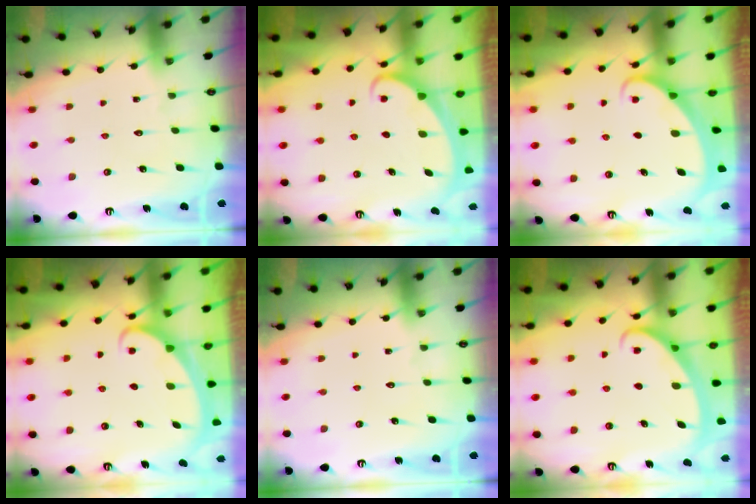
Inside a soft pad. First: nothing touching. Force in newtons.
{"total": 2.2, "press": 2.2, "slide": 0.3}
{"total": 1.8, "press": 1.8, "slide": 0.1}
{"total": 2.4, "press": 2.4, "slide": 0.3}
{"total": 0.0}
{"total": 2.6, "press": 2.6, "slide": 0.4}